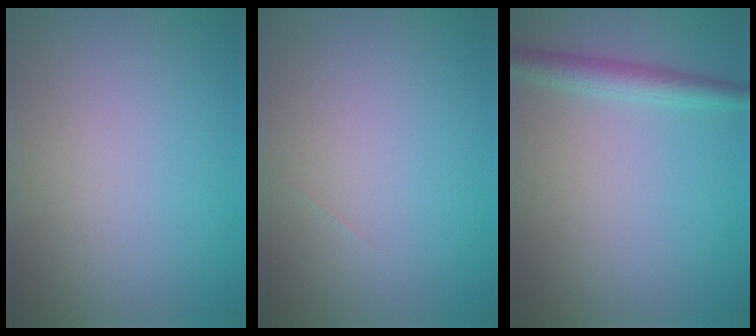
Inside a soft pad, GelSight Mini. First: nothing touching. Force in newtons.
{"total": 0.0}
{"total": 2.5, "press": 2.5, "slide": 0.1}